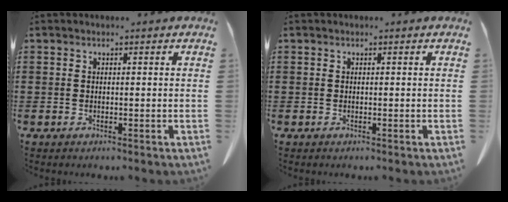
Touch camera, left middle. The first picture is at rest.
{"total": 0.0}